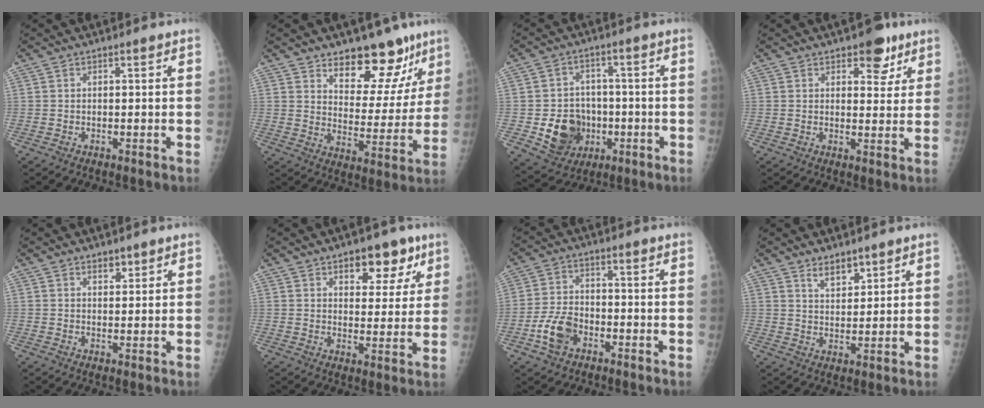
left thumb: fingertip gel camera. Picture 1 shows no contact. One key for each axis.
{"total": 14.8, "fx": 10.4, "fy": 7.4, "fz": 7.4, "tx": -0.037, "ty": -0.068, "tz": 0.157}
{"total": 11.4, "fx": -2.6, "fy": 9.6, "fz": 5.5, "tx": -0.053, "ty": 0.009, "tz": -0.033}
{"total": 6.6, "fx": 3.9, "fy": 3.7, "fz": 3.8, "tx": -0.015, "ty": -0.017, "tz": 0.050}
{"total": 2.0, "fx": 1.5, "fy": 1.1, "fz": 0.8, "tx": -0.001, "ty": -0.009, "tz": 0.023}
{"total": 9.8, "fx": 5.5, "fy": 5.6, "fz": 5.9, "tx": -0.037, "ty": -0.022, "tz": 0.074}
{"total": 7.1, "fx": -3.2, "fy": 4.6, "fz": 4.3, "tx": -0.080, "ty": 0.018, "tz": -0.061}
{"total": 4.5, "fx": 3.4, "fy": 2.1, "fz": 2.1, "tx": -0.018, "ty": -0.028, "tz": 0.063}